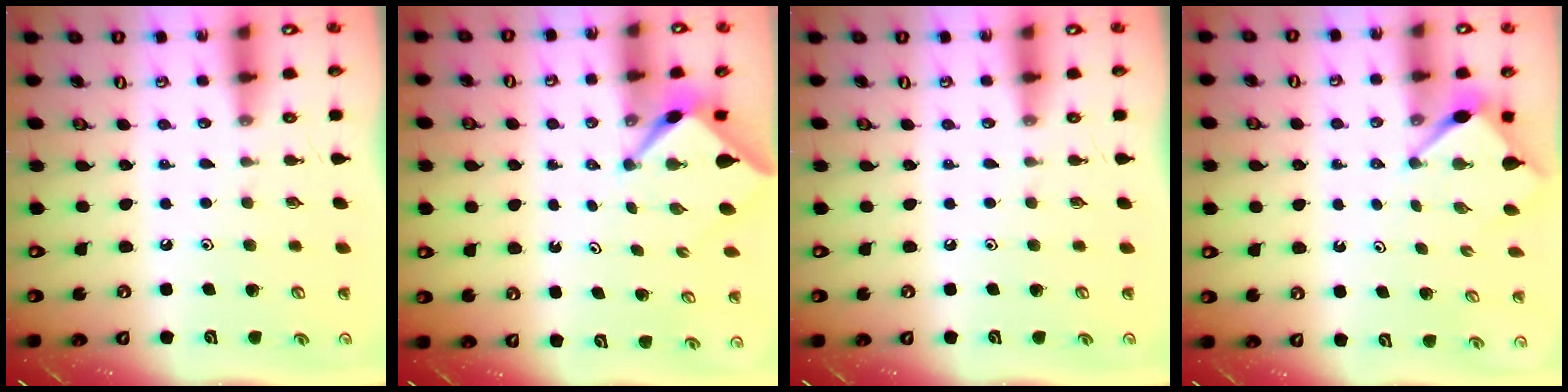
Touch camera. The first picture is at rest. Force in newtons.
{"total": 2.6, "press": 2.6, "slide": 0.3}
{"total": 0.0}
{"total": 3.4, "press": 3.4, "slide": 0.3}